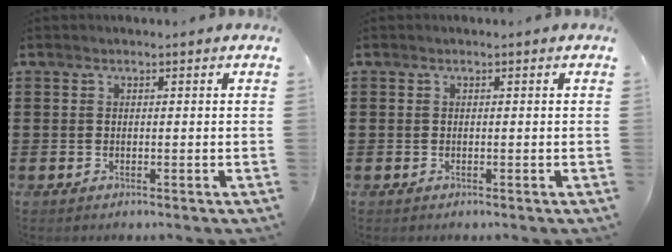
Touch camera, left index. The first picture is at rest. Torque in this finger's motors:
{"motor_torque": [0.00, 0.00, 0.00, 0.01]}